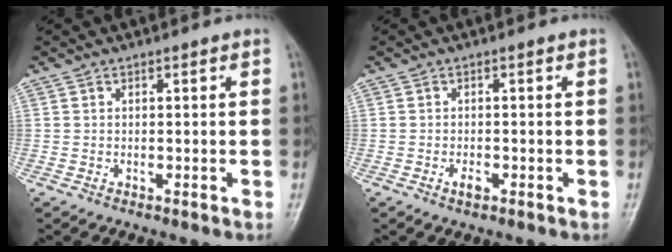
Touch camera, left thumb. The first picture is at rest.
{"total": 1.7, "force": [-0.8, 0.9, 1.2], "torque": [-0.019, 0.001, -0.015]}